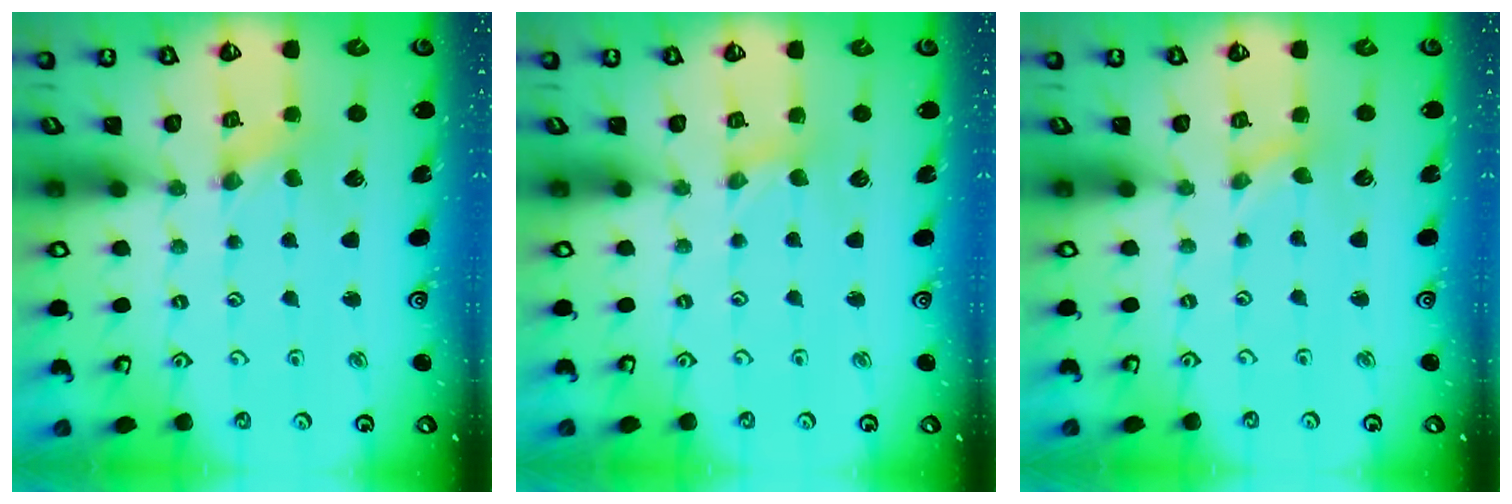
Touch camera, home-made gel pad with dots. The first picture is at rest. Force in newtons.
{"total": 1.4, "press": 1.4, "slide": 0.2}
{"total": 0.0}